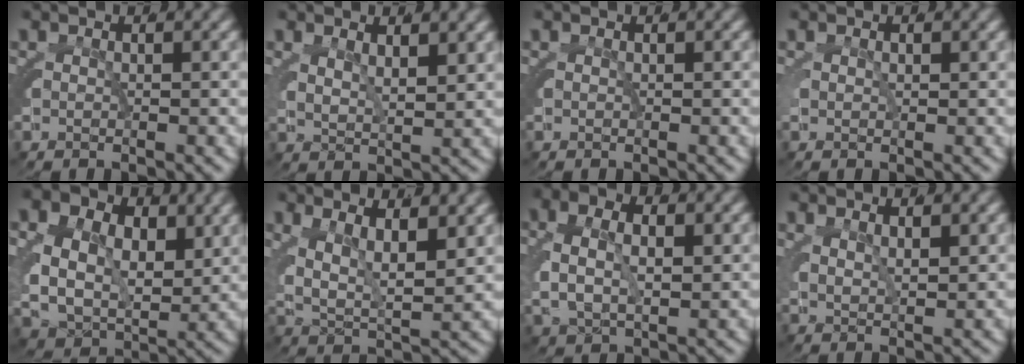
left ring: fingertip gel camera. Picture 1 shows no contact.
{"total": 2.5, "force": [1.8, 0.8, 1.6], "torque": [-0.033, -0.005, 0.038]}
{"total": 0.0}
{"total": 0.7, "force": [0.3, 0.5, 0.4], "torque": [-0.014, -0.001, 0.008]}
{"total": 10.6, "force": [1.0, 8.7, 6.0], "torque": [-0.123, -0.040, 0.017]}
{"total": 6.4, "force": [2.1, 3.8, 4.7], "torque": [-0.087, -0.006, 0.032]}
{"total": 5.0, "force": [0.8, 3.1, 3.8], "torque": [-0.078, -0.001, 0.019]}
{"total": 2.0, "force": [1.5, 0.4, 1.1], "torque": [-0.024, -0.005, 0.034]}